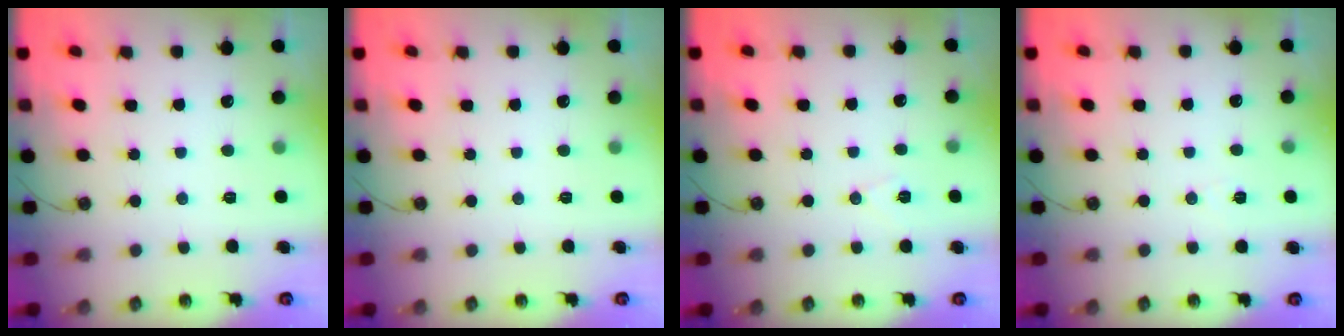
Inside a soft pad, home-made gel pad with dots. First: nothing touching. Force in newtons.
{"total": 0.0}
{"total": 6.5, "press": 4.7, "slide": 4.5}
{"total": 4.3, "press": 3.4, "slide": 2.5}